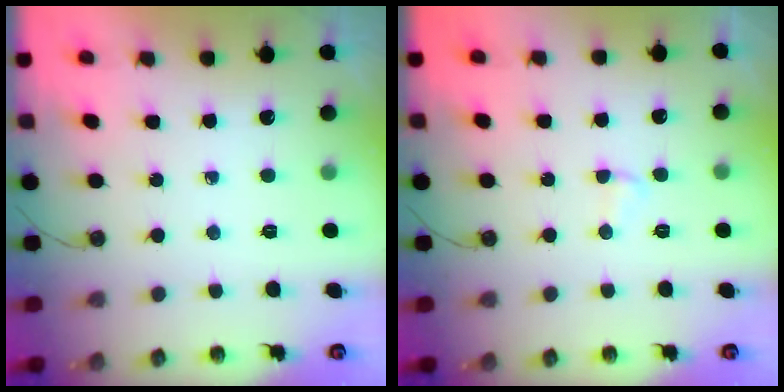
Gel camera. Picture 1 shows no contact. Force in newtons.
{"total": 2.5, "press": 2.5, "slide": 0.4}